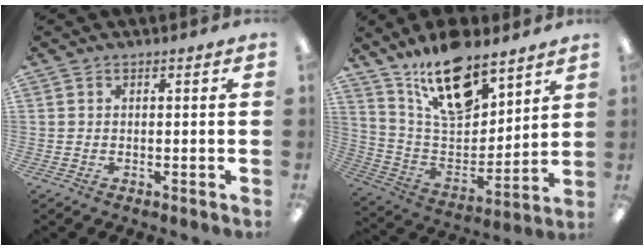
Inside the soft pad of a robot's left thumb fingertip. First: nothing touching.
{"total": 18.7, "force": [12.9, 8.9, 10.2], "torque": [-0.169, -0.074, 0.226]}